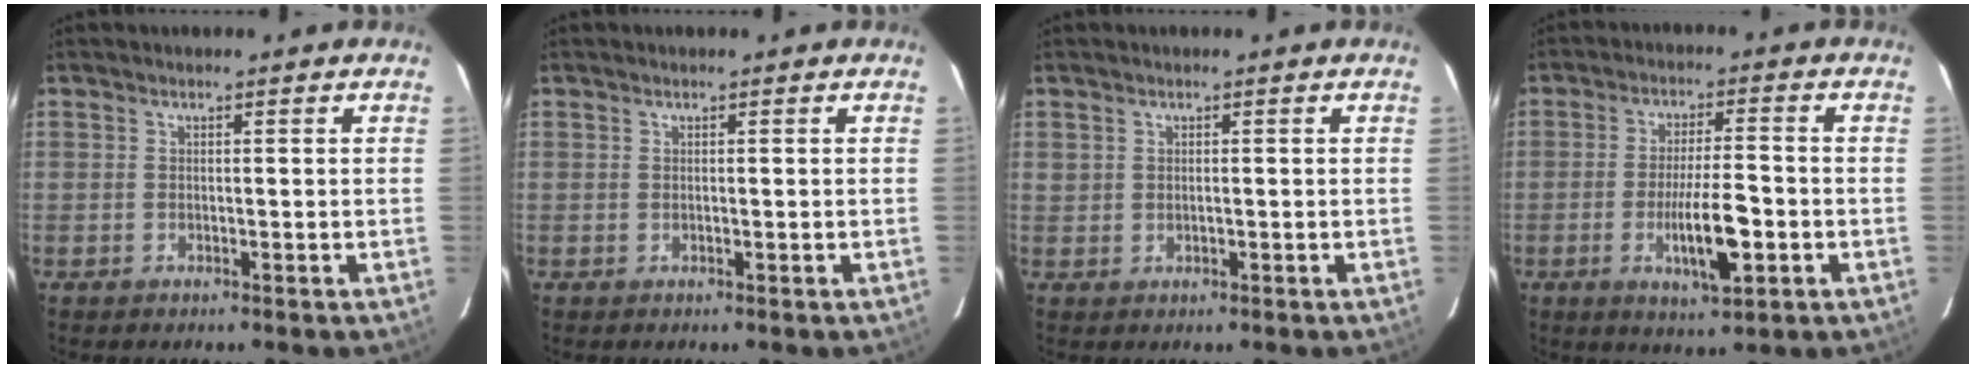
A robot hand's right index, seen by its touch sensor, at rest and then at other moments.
{"total": 0.0}
{"total": 0.9, "force": [0.2, 0.8, 0.5], "torque": [-0.014, 0.005, 0.007]}
{"total": 8.6, "force": [-2.7, 1.4, 8.1], "torque": [-0.137, -0.007, -0.044]}